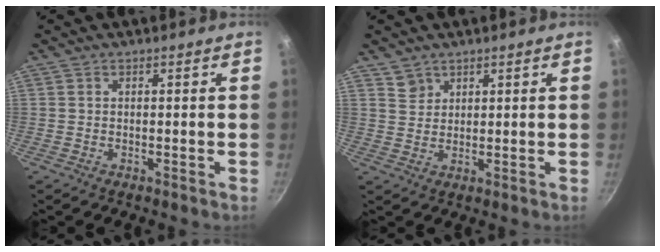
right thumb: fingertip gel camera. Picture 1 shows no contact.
{"total": 2.9, "force": [2.0, 2.0, 0.3], "torque": [0.013, 0.000, 0.039]}